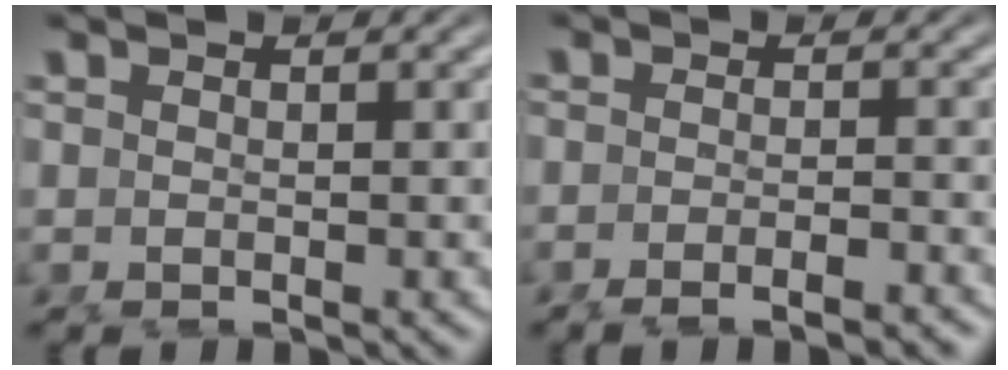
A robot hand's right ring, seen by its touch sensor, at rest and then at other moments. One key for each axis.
{"total": 2.7, "fx": -2.4, "fy": 0.2, "fz": 1.2, "tx": -0.017, "ty": -0.001, "tz": -0.042}